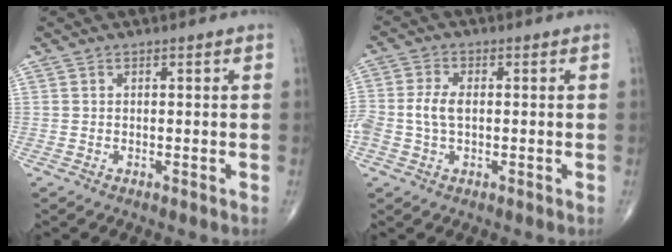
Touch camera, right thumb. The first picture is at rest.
{"total": 4.9, "force": [-0.3, 2.9, 3.9], "torque": [-0.096, 0.010, -0.006]}